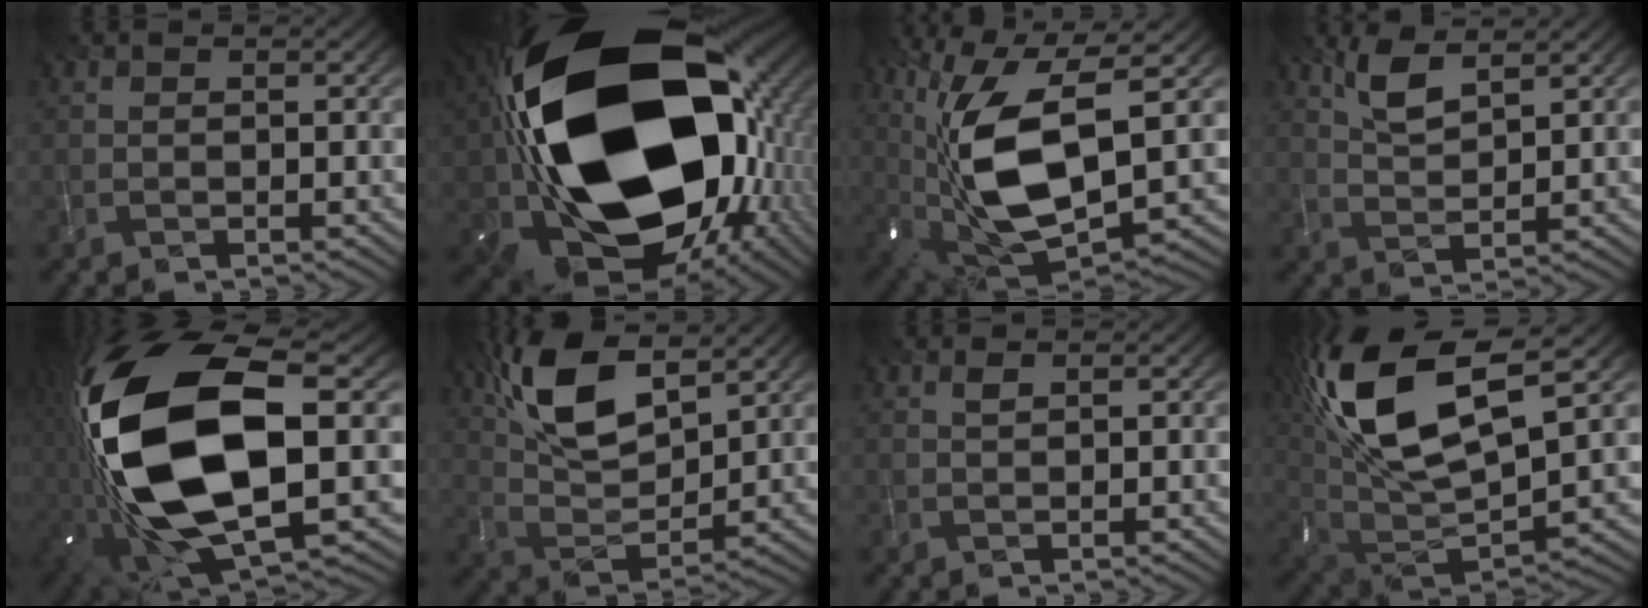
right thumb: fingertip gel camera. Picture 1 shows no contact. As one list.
[{"total": 25.2, "force": [0.9, 17.1, 18.5], "torque": [-0.386, -0.064, 0.033]}, {"total": 17.3, "force": [1.9, 7.2, 15.6], "torque": [-0.316, -0.004, 0.041]}, {"total": 4.4, "force": [2.9, 1.3, 3.0], "torque": [-0.076, -0.001, 0.061]}, {"total": 21.5, "force": [-0.7, 10.8, 18.6], "torque": [-0.439, -0.054, 0.011]}, {"total": 12.5, "force": [7.0, 5.1, 9.1], "torque": [-0.204, 0.008, 0.138]}, {"total": 0.7, "force": [0.5, 0.2, 0.5], "torque": [-0.014, 0.000, 0.011]}, {"total": 18.4, "force": [7.3, 8.3, 14.6], "torque": [-0.344, 0.018, 0.140]}]